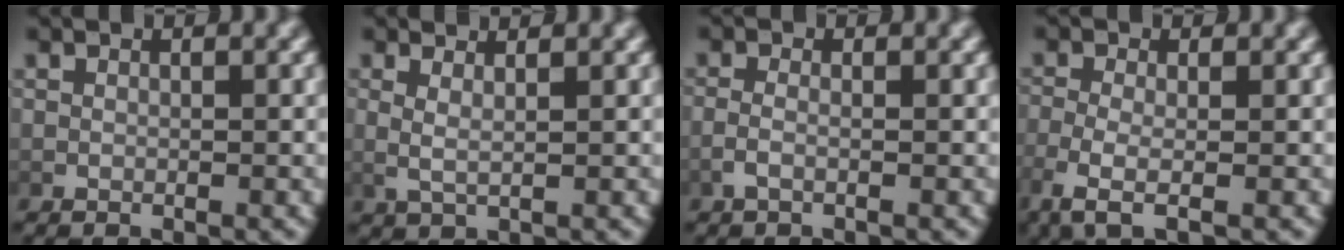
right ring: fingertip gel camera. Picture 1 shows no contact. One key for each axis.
{"total": 2.7, "fx": 1.0, "fy": 1.2, "fz": 2.1, "tx": -0.041, "ty": -0.005, "tz": 0.024}
{"total": 1.5, "fx": -0.9, "fy": 0.3, "fz": 1.2, "tx": -0.033, "ty": -0.009, "tz": -0.013}
{"total": 3.4, "fx": -1.1, "fy": 1.1, "fz": 3.0, "tx": -0.077, "ty": -0.015, "tz": -0.013}